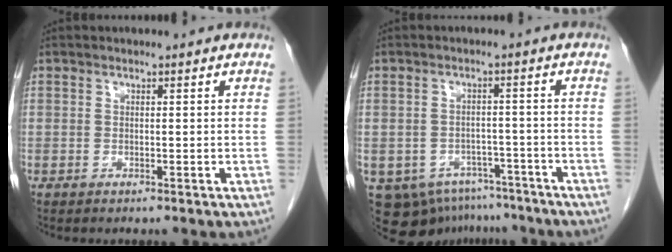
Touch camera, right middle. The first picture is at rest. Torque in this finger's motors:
{"motor_torque": [-0.07, 0.13, -0.11, -0.02]}